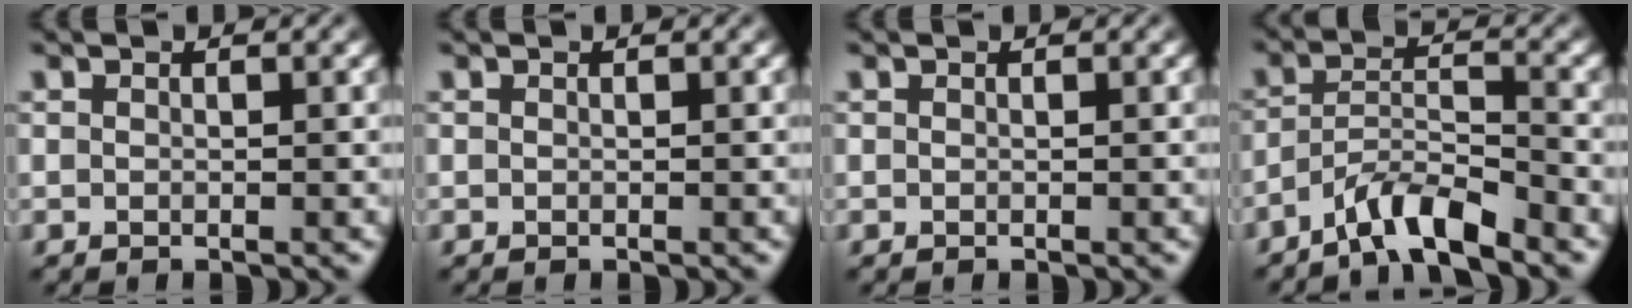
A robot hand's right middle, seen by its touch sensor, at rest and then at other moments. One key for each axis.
{"total": 0.0}
{"total": 0.0}
{"total": 4.8, "fx": -3.9, "fy": 0.7, "fz": 2.6, "tx": -0.046, "ty": 0.005, "tz": -0.080}